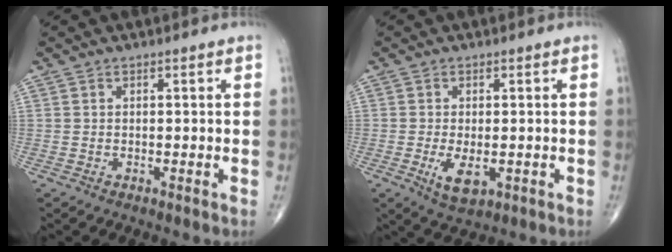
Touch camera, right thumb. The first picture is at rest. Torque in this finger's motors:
{"motor_torque": [-0.16, -0.12, 0.19, 0.47, 0.23]}